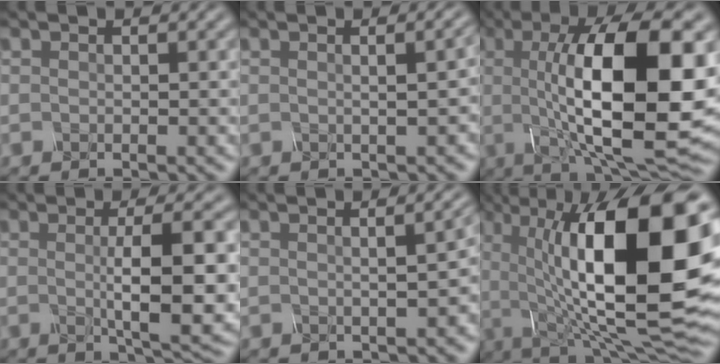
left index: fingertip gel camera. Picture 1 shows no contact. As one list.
[{"total": 4.2, "force": [0.4, 1.5, 3.9], "torque": [-0.023, 0.021, 0.005]}, {"total": 15.9, "force": [0.9, 5.3, 15.0], "torque": [-0.211, 0.001, 0.009]}, {"total": 8.4, "force": [-0.1, 1.9, 8.2], "torque": [-0.114, -0.002, 0.001]}, {"total": 4.9, "force": [0.4, 1.6, 4.6], "torque": [-0.031, 0.016, 0.007]}, {"total": 19.2, "force": [2.3, 8.1, 17.3], "torque": [-0.255, 0.014, 0.037]}]